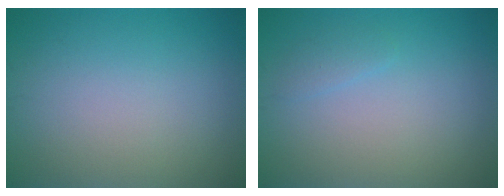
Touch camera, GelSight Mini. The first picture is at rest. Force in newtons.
{"total": 0.9, "press": 0.9, "slide": 0.1}